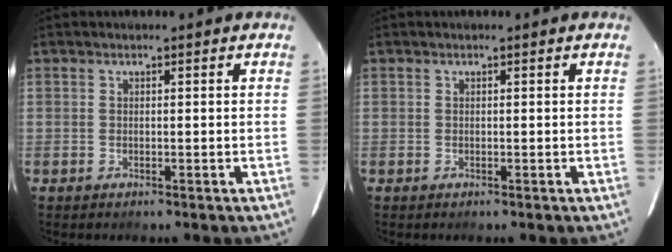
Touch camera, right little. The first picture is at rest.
{"total": 0.0}